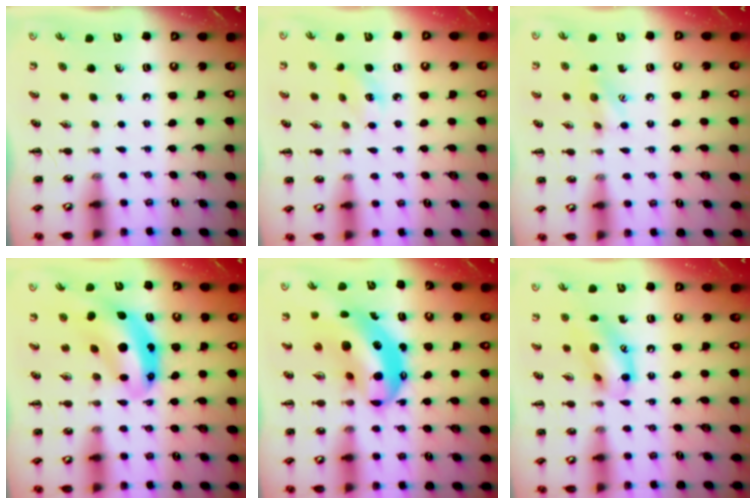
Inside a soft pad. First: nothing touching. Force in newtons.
{"total": 3.2, "press": 3.2, "slide": 0.7}
{"total": 8.2, "press": 8.1, "slide": 1.6}
{"total": 9.2, "press": 8.9, "slide": 2.3}
{"total": 12.0, "press": 11.6, "slide": 3.1}
{"total": 14.2, "press": 14.0, "slide": 2.1}